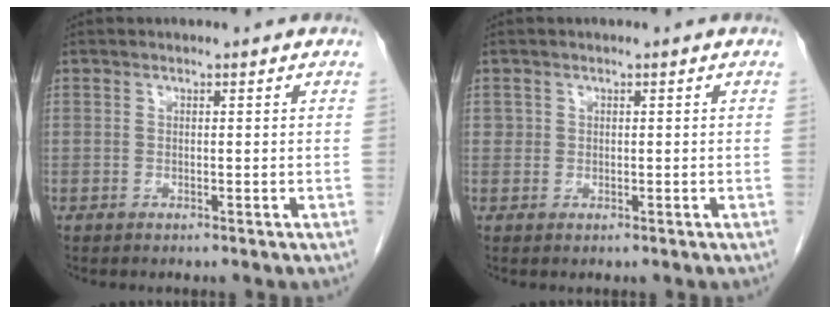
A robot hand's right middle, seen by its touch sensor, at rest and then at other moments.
{"total": 1.1, "force": [0.2, 1.1, 0.1], "torque": [0.008, 0.004, 0.001]}